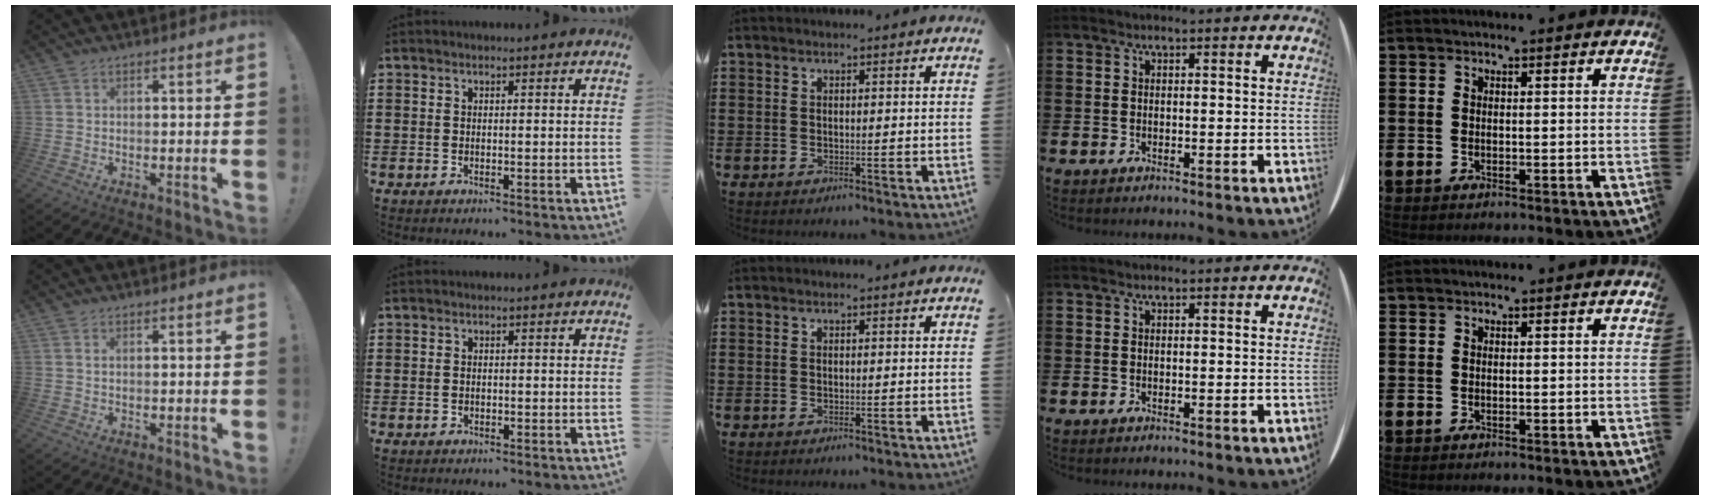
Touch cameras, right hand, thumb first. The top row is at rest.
{"thumb": {"total": 0.7, "force": [0.3, 0.1, 0.6], "torque": [-0.010, 0.001, 0.004]}, "index": {"total": 0.7, "force": [-0.2, 0.3, 0.6], "torque": [-0.015, -0.002, -0.004]}}